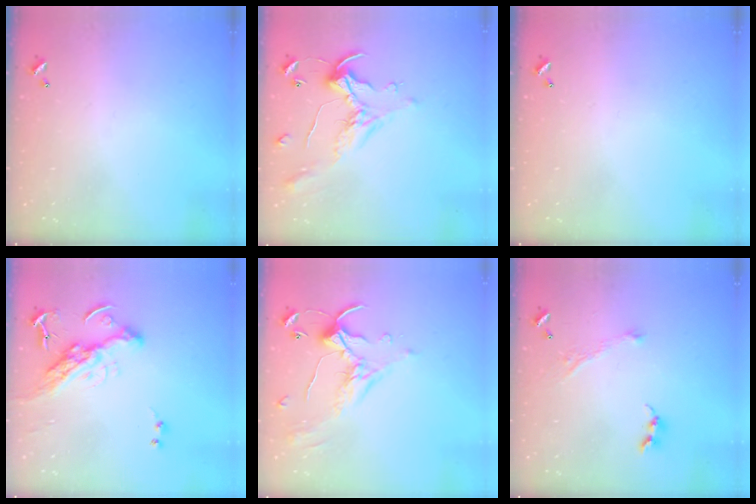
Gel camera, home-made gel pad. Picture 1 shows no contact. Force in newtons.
{"total": 1.1, "press": 0.8, "slide": 0.9}
{"total": 0.0}
{"total": 12.7, "press": 12.6, "slide": 1.7}
{"total": 1.1, "press": 0.4, "slide": 1.0}
{"total": 2.9, "press": 2.8, "slide": 0.4}